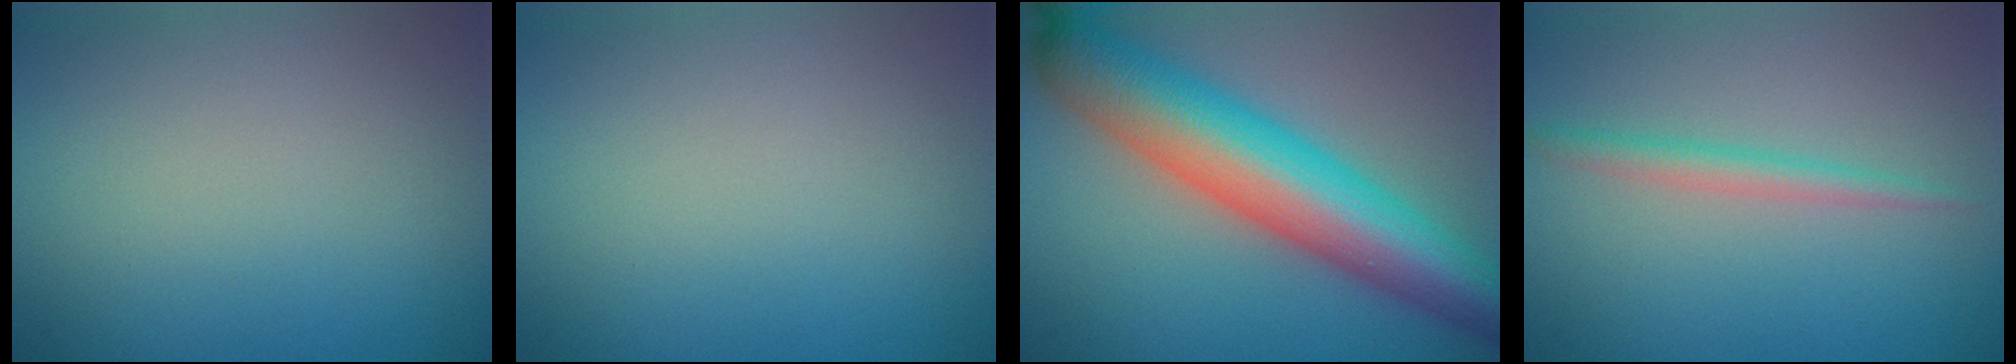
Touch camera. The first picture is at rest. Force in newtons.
{"total": 0.0}
{"total": 11.2, "press": 11.2, "slide": 0.3}
{"total": 1.8, "press": 1.8, "slide": 0.0}